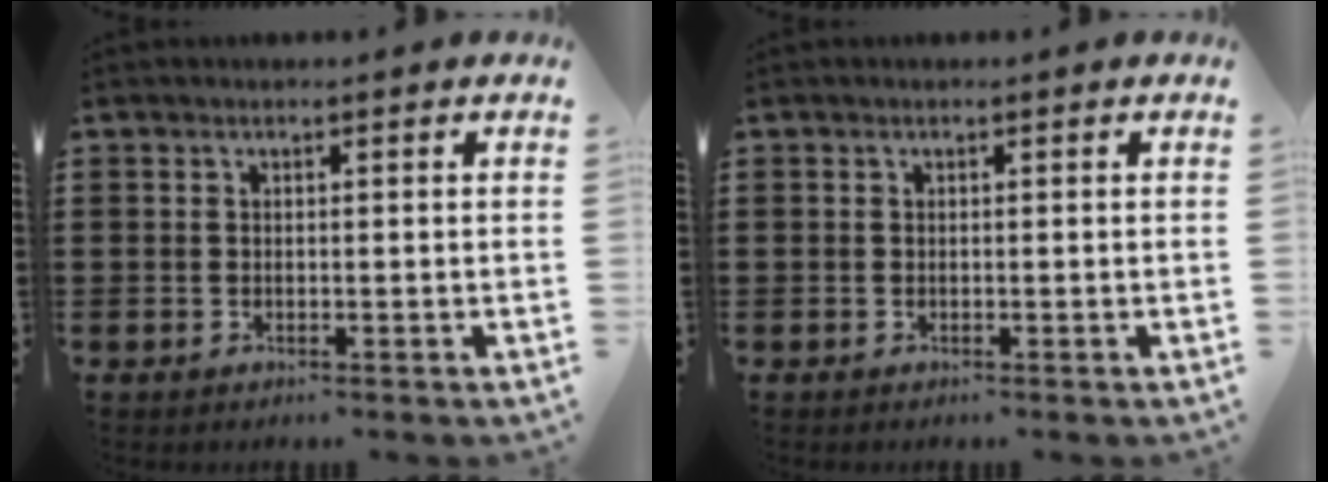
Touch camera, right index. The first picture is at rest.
{"total": 0.0}